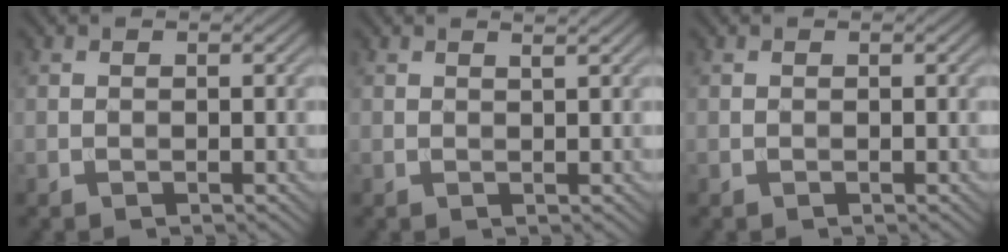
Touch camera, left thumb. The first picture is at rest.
{"total": 0.9, "force": [0.7, 0.0, 0.6], "torque": [-0.015, 0.003, 0.011]}
{"total": 0.0}